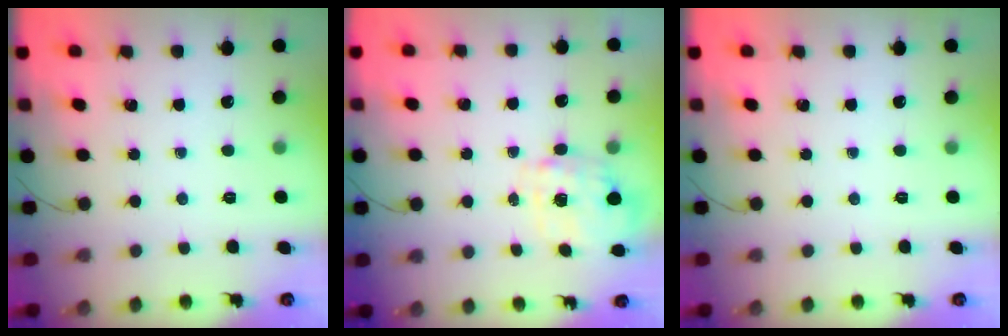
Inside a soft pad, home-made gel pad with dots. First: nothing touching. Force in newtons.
{"total": 3.9, "press": 3.9, "slide": 0.8}
{"total": 0.0}